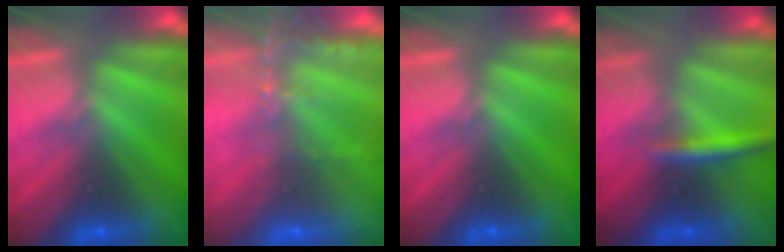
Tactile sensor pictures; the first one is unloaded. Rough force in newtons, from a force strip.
{"total": 8.2}
{"total": 0.0}
{"total": 3.0}